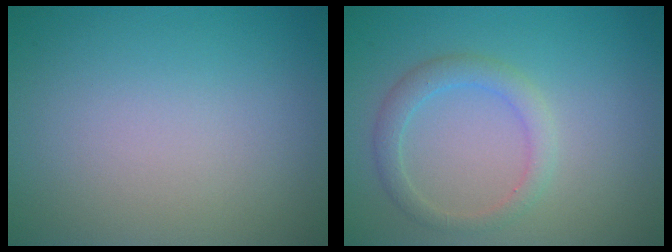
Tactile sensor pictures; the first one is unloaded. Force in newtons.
{"total": 2.2, "press": 2.2, "slide": 0.1}